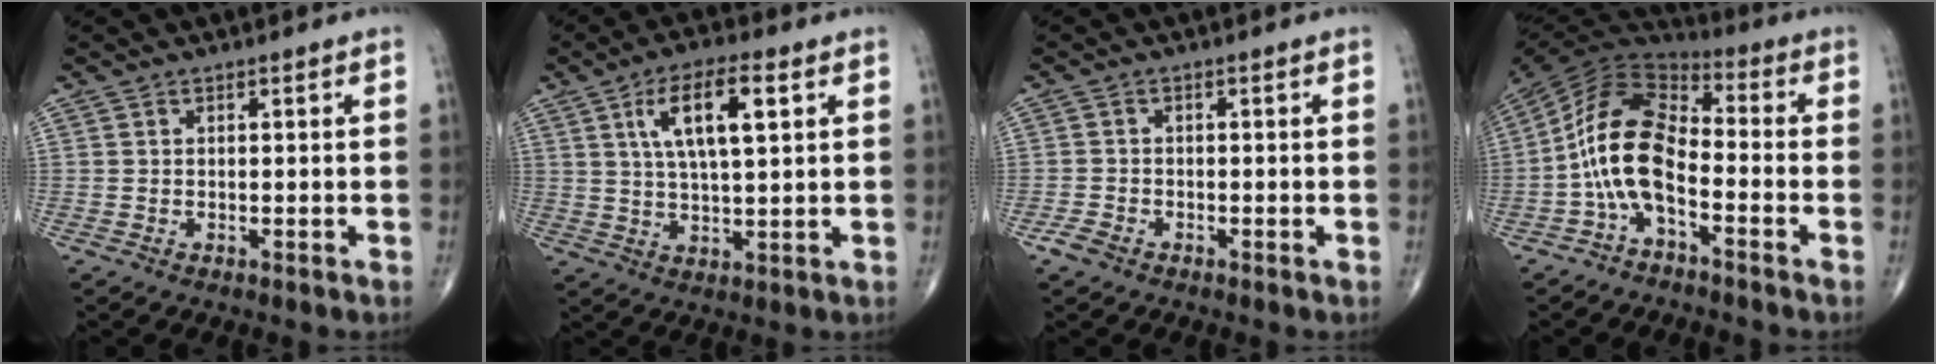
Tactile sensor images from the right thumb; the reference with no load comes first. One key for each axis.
{"total": 10.6, "fx": 3.7, "fy": 3.5, "fz": 9.3, "tx": -0.161, "ty": -0.002, "tz": 0.069}
{"total": 2.4, "fx": -1.5, "fy": 1.4, "fz": 1.2, "tx": -0.027, "ty": 0.000, "tz": -0.030}
{"total": 13.5, "fx": -3.9, "fy": 6.8, "fz": 11.0, "tx": -0.212, "ty": 0.060, "tz": -0.084}